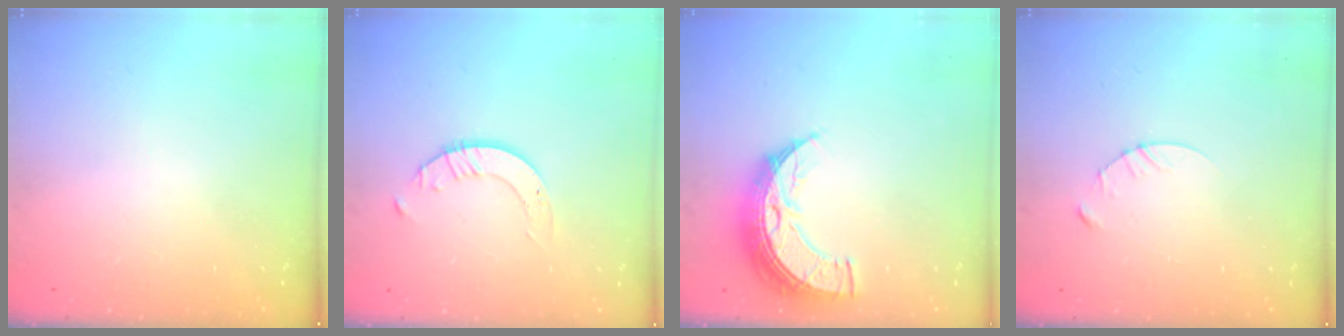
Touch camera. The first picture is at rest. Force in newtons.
{"total": 2.1, "press": 2.1, "slide": 0.2}
{"total": 11.9, "press": 11.8, "slide": 1.0}
{"total": 3.8, "press": 3.8, "slide": 0.3}